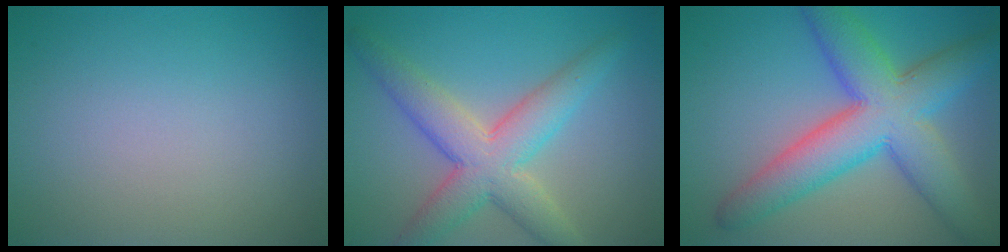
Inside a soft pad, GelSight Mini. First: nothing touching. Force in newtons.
{"total": 6.5, "press": 6.5, "slide": 0.1}
{"total": 9.4, "press": 9.3, "slide": 0.5}